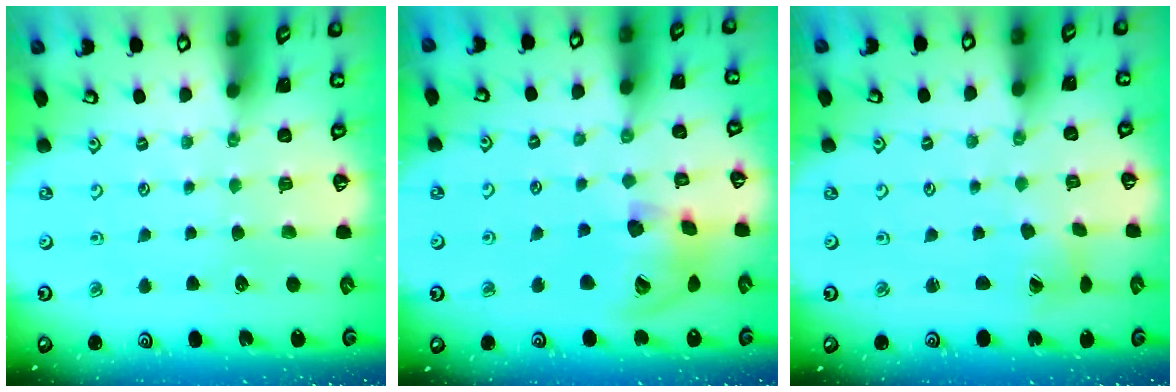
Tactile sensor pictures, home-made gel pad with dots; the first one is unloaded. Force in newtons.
{"total": 15.8, "press": 15.6, "slide": 2.4}
{"total": 2.0, "press": 2.0, "slide": 0.2}